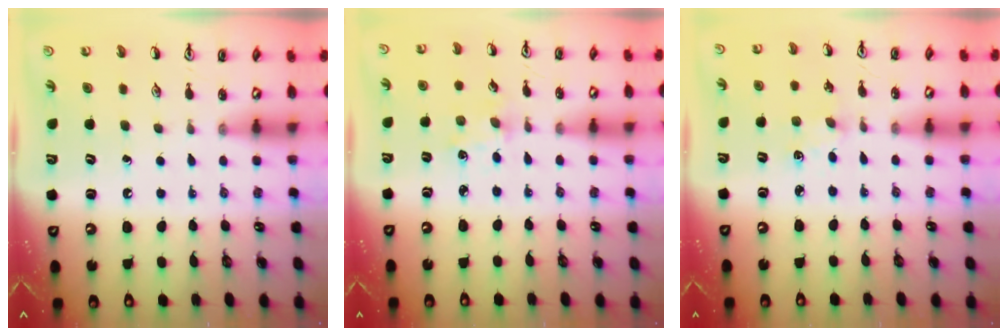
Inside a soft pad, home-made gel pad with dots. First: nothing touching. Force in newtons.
{"total": 1.9, "press": 1.9, "slide": 0.3}
{"total": 1.4, "press": 1.3, "slide": 0.3}